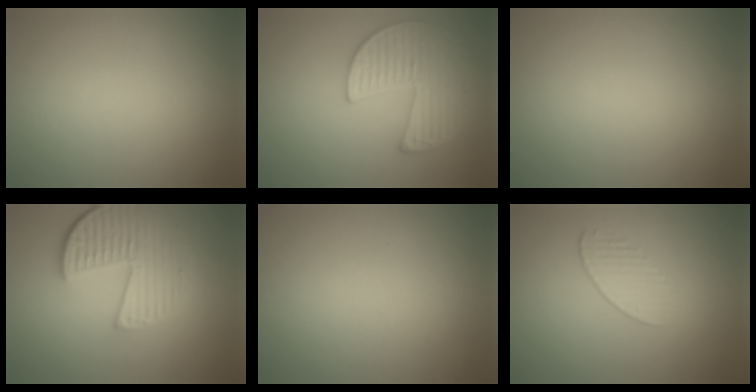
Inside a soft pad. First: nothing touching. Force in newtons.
{"total": 4.9, "press": 4.7, "slide": 1.6}
{"total": 0.0}
{"total": 5.6, "press": 4.1, "slide": 3.7}
{"total": 0.0}
{"total": 1.2, "press": 0.6, "slide": 1.0}